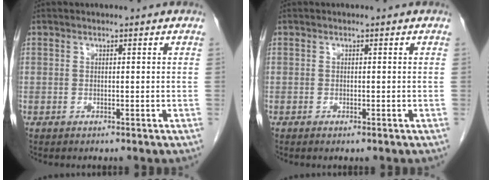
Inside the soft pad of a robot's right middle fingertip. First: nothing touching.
{"total": 0.7, "force": [-0.4, 0.1, 0.5], "torque": [-0.012, -0.002, -0.004]}